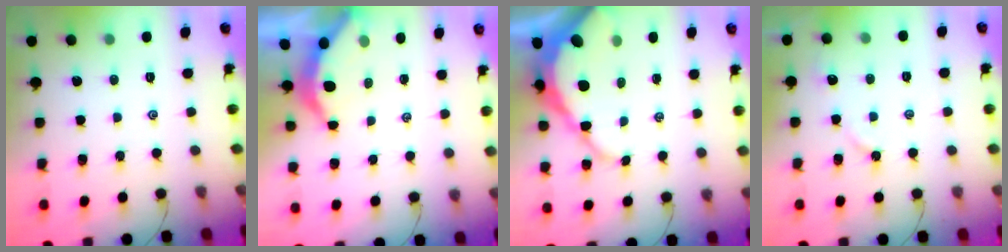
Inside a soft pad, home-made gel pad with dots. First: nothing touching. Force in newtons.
{"total": 3.7, "press": 3.7, "slide": 0.5}
{"total": 11.6, "press": 11.5, "slide": 1.2}
{"total": 5.1, "press": 5.1, "slide": 0.4}